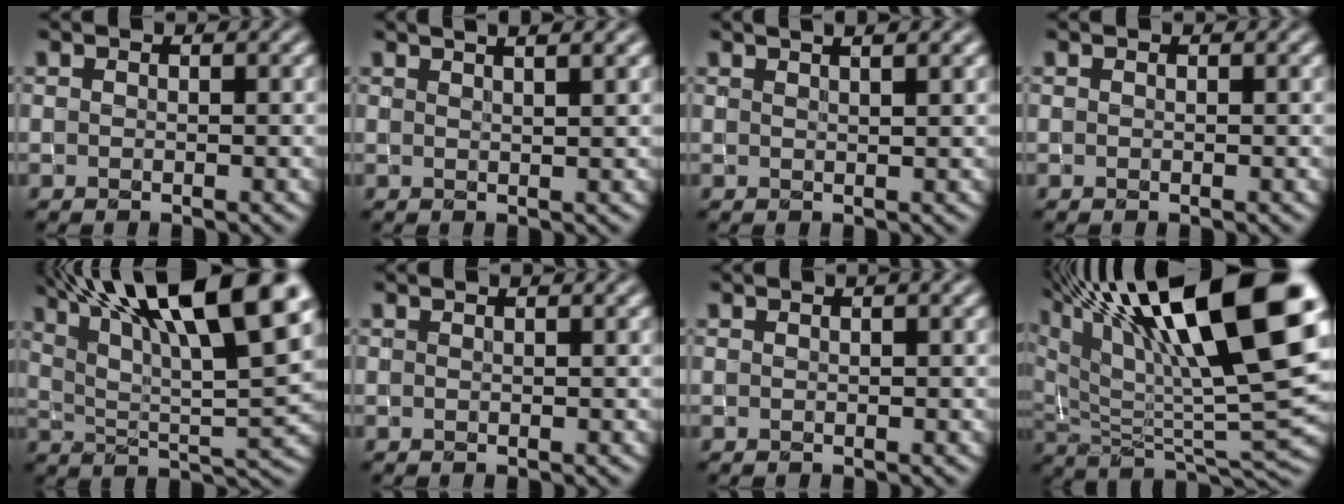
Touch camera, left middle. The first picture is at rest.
{"total": 4.7, "force": [3.1, 1.8, 3.0], "torque": [-0.009, 0.032, 0.009]}
{"total": 4.2, "force": [2.7, 1.7, 2.8], "torque": [-0.007, 0.027, 0.003]}
{"total": 0.0}
{"total": 16.2, "force": [9.5, 4.4, 12.4], "torque": [-0.217, 0.016, 0.159]}
{"total": 0.7, "force": [0.4, 0.1, 0.6], "torque": [-0.012, -0.001, 0.004]}
{"total": 0.8, "force": [0.4, 0.1, 0.7], "torque": [-0.010, 0.008, 0.006]}
{"total": 17.3, "force": [9.1, 4.9, 13.9], "torque": [-0.245, 0.025, 0.165]}